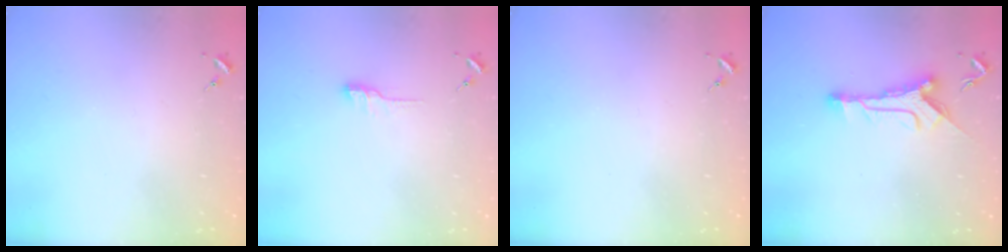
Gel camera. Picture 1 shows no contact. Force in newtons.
{"total": 7.6, "press": 7.6, "slide": 0.5}
{"total": 0.0}
{"total": 10.7, "press": 10.7, "slide": 0.4}